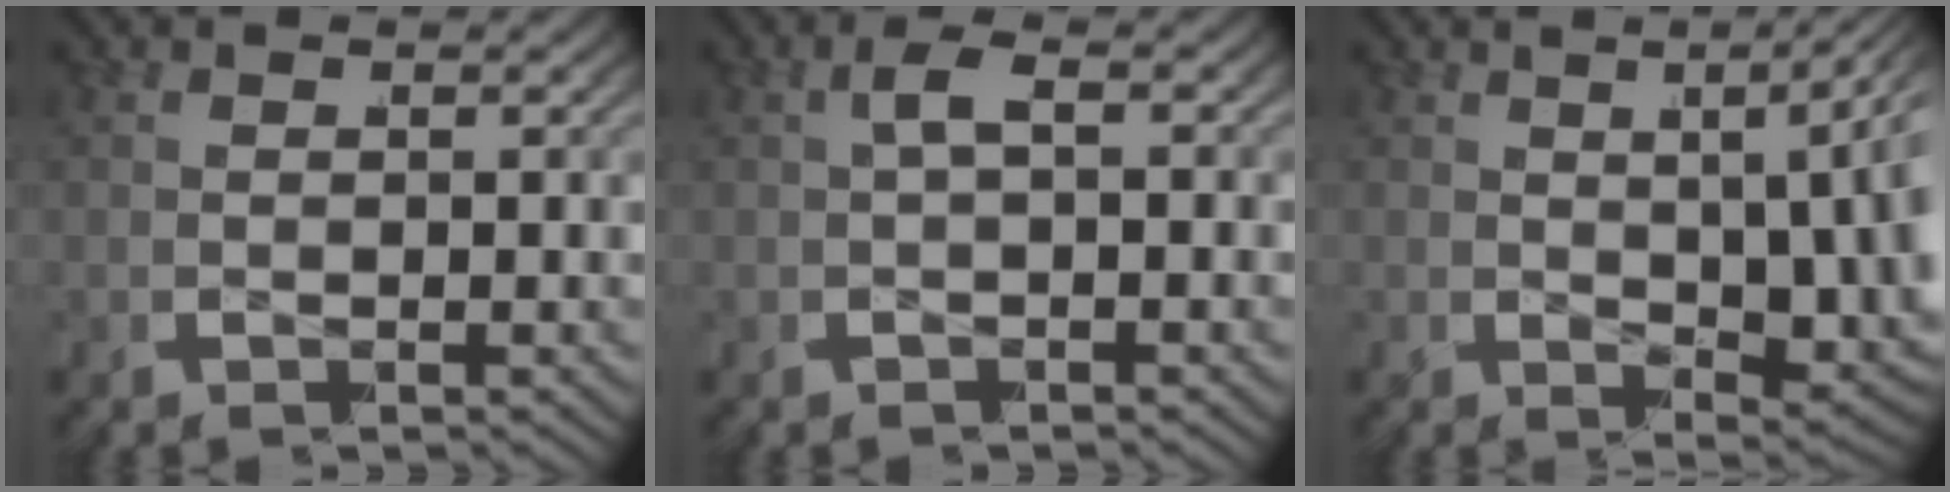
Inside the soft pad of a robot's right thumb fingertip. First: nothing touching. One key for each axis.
{"total": 2.3, "fx": -0.2, "fy": 0.9, "fz": 2.1, "tx": -0.035, "ty": 0.014, "tz": -0.007}
{"total": 7.9, "fx": 0.3, "fy": 3.1, "fz": 7.2, "tx": -0.099, "ty": 0.001, "tz": 0.011}